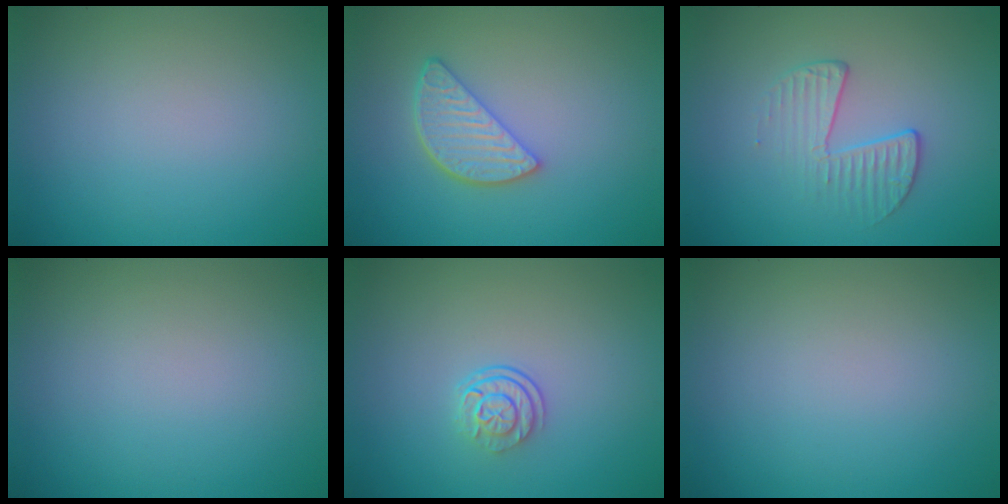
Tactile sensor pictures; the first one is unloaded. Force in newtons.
{"total": 3.6, "press": 3.0, "slide": 2.0}
{"total": 2.2, "press": 1.3, "slide": 1.8}
{"total": 0.0}
{"total": 2.5, "press": 1.8, "slide": 1.8}
{"total": 0.0}